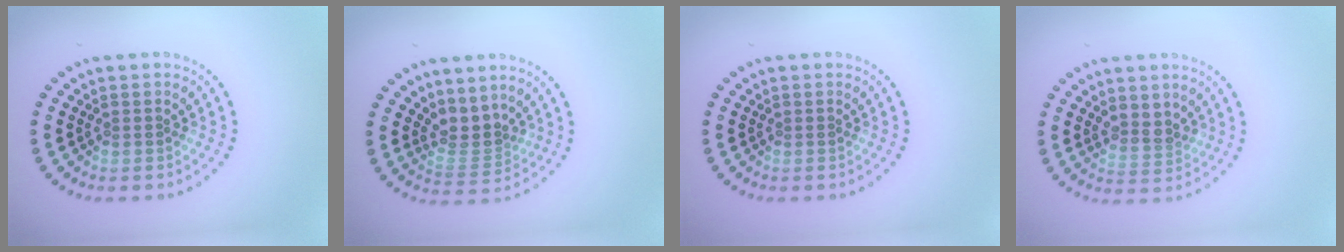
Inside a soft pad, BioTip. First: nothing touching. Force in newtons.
{"total": 2.7, "press": 1.9, "slide": 2.0}
{"total": 0.0}
{"total": 1.8, "press": 1.6, "slide": 1.0}